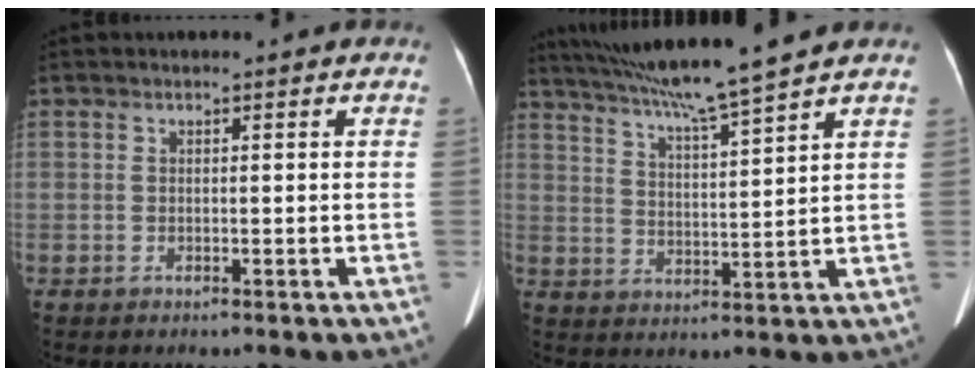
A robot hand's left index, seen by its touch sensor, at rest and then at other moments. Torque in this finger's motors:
{"motor_torque": [0.72, -0.89, 0.09, 0.10]}